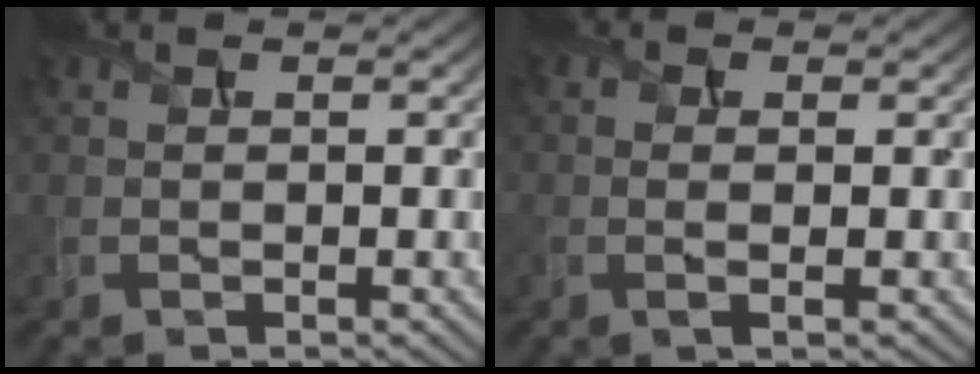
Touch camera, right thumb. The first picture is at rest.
{"total": 1.6, "force": [-0.2, 0.4, 1.6], "torque": [-0.036, -0.001, -0.005]}